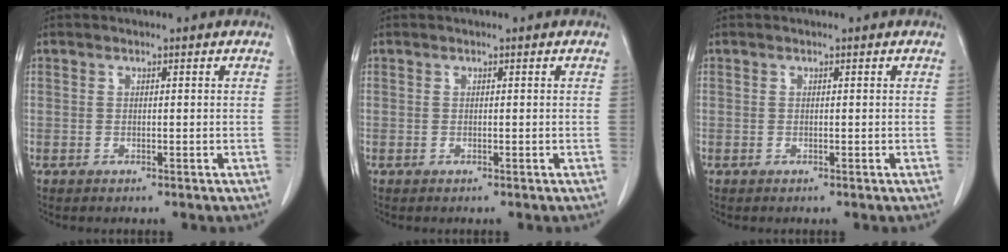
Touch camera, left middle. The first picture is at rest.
{"total": 0.0}
{"total": 0.0}